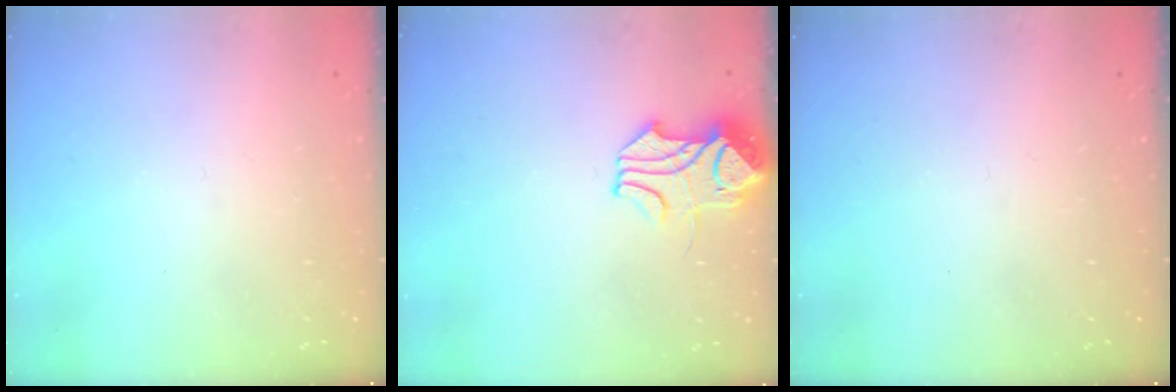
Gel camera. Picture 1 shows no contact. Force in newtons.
{"total": 5.5, "press": 5.4, "slide": 0.6}
{"total": 0.0}